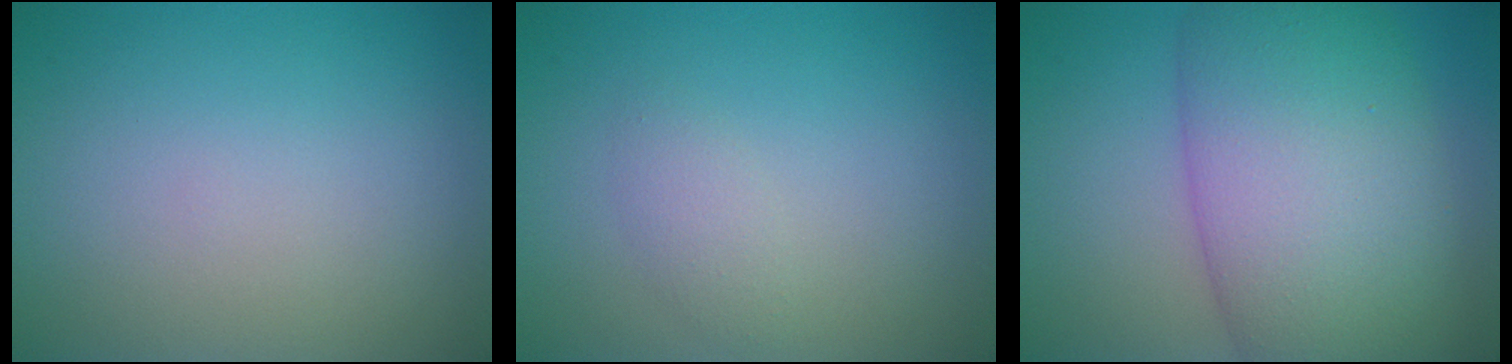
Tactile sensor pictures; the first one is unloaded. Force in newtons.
{"total": 1.3, "press": 1.3, "slide": 0.0}
{"total": 12.0, "press": 12.0, "slide": 0.5}